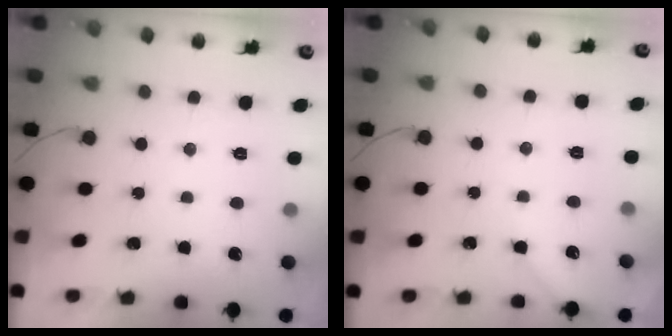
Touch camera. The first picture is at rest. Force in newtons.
{"total": 3.3, "press": 3.3, "slide": 0.4}